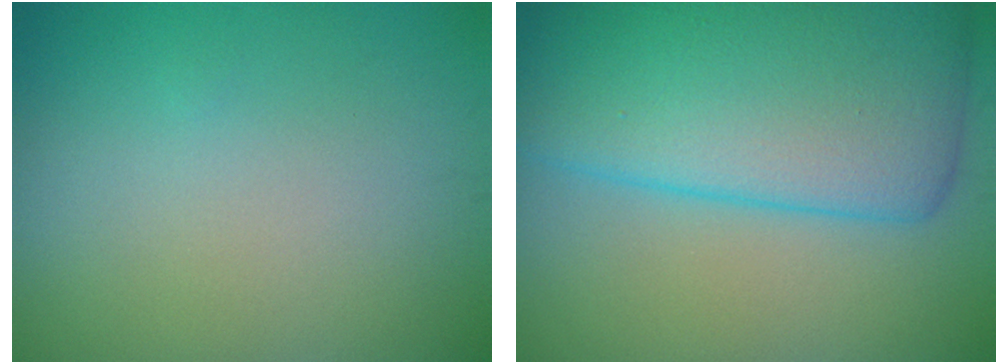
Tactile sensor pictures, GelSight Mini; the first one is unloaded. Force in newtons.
{"total": 12.2, "press": 12.1, "slide": 0.4}